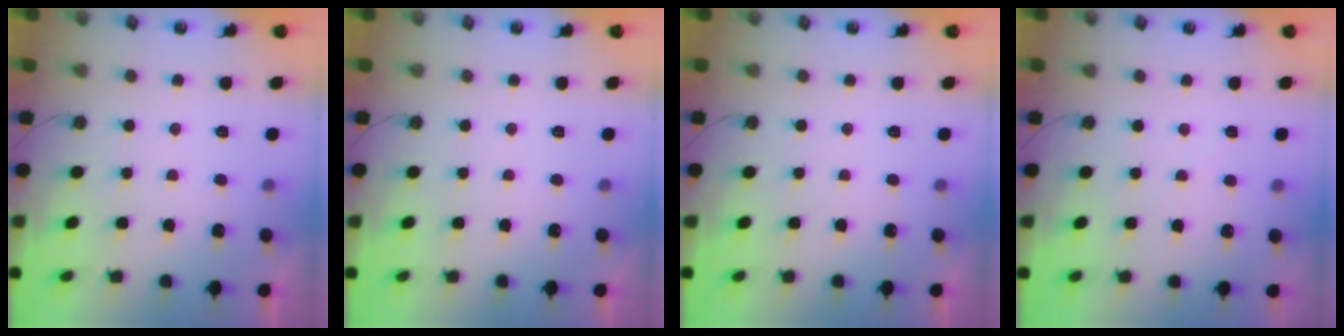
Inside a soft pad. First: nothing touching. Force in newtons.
{"total": 0.0}
{"total": 0.0}
{"total": 2.6, "press": 2.6, "slide": 0.4}